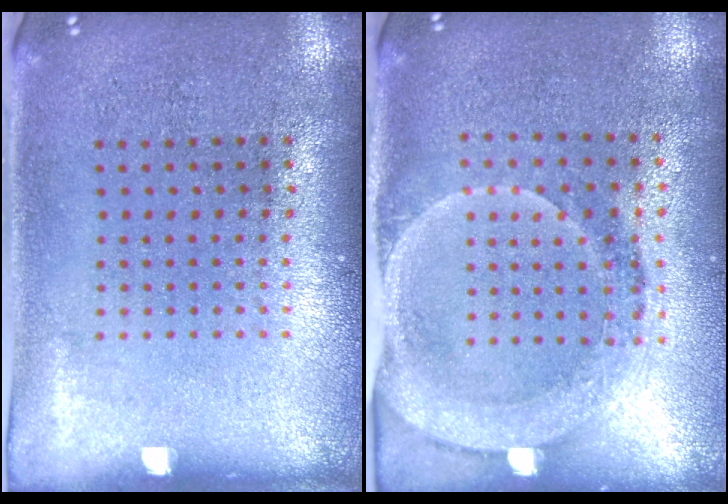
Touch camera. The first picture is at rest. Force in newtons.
{"total": 1.9, "press": 1.6, "slide": 1.0}